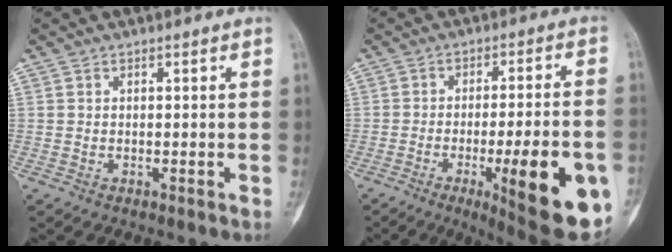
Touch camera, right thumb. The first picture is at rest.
{"total": 20.1, "force": [-6.7, 4.6, 18.4], "torque": [-0.204, 0.003, -0.079]}